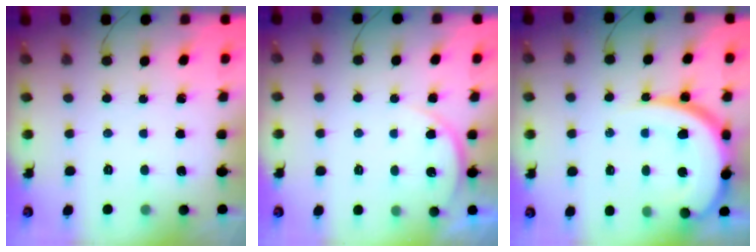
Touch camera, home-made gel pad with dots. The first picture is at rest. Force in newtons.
{"total": 5.8, "press": 5.8, "slide": 0.6}
{"total": 15.3, "press": 15.2, "slide": 1.2}